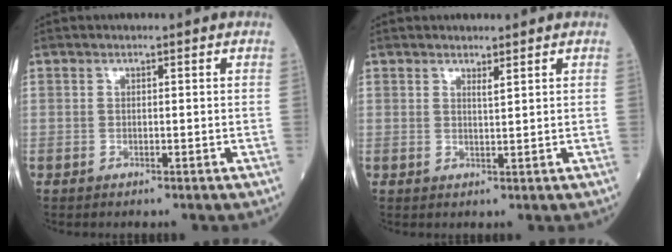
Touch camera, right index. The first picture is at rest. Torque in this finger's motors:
{"motor_torque": [-0.02, -0.01, -0.06, -0.01]}